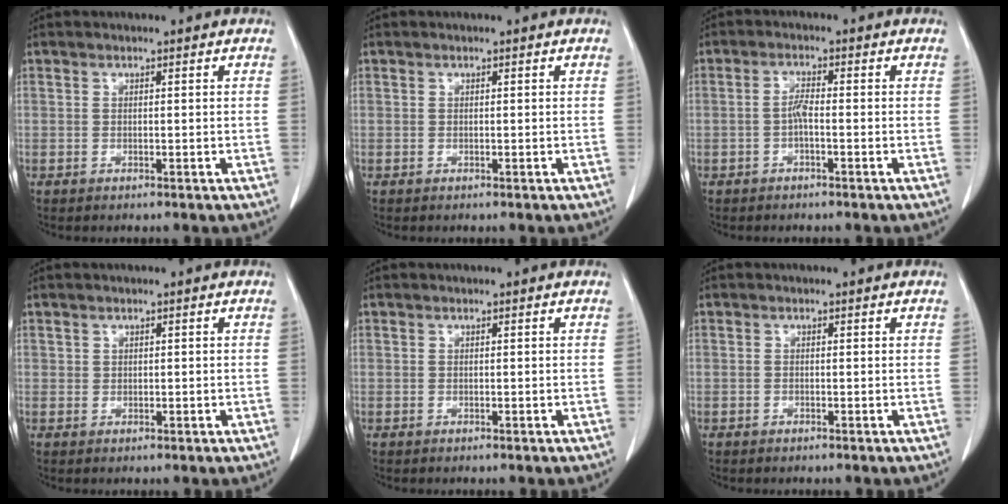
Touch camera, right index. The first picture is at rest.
{"total": 0.0}
{"total": 2.1, "force": [-0.6, 0.4, 1.9], "torque": [-0.036, 0.003, -0.013]}
{"total": 0.7, "force": [0.4, 0.6, 0.1], "torque": [0.009, -0.001, 0.004]}
{"total": 0.0}
{"total": 0.0}